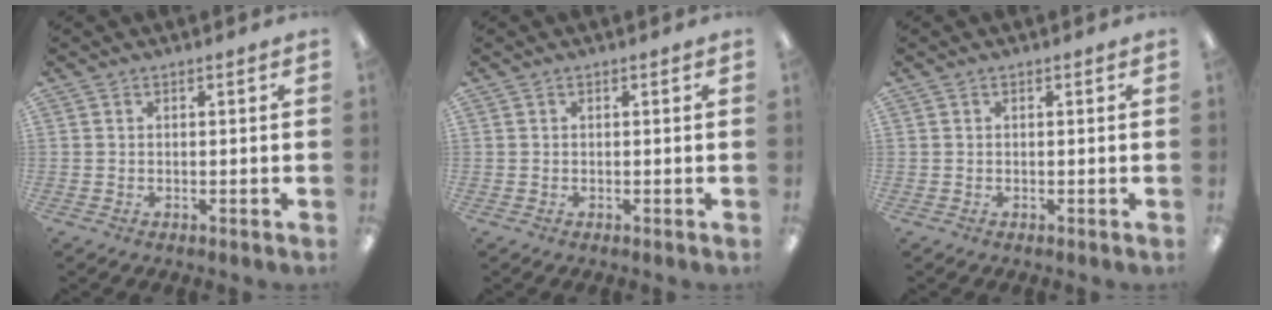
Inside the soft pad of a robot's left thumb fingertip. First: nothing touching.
{"total": 0.0}
{"total": 0.0}